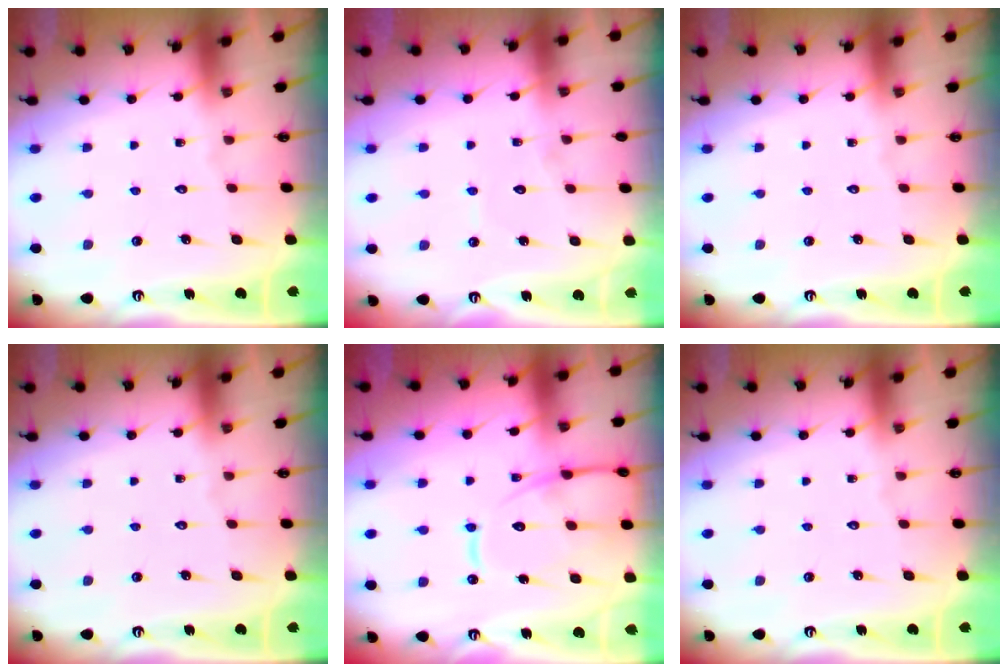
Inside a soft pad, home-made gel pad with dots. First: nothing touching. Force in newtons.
{"total": 4.0, "press": 4.0, "slide": 0.3}
{"total": 0.0}
{"total": 0.0}
{"total": 13.9, "press": 13.8, "slide": 1.4}
{"total": 0.0}